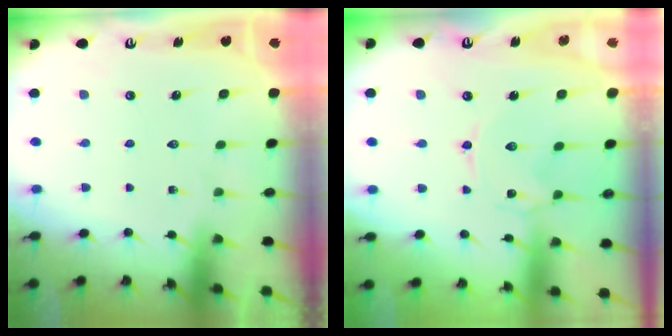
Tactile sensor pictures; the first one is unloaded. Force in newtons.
{"total": 0.0}